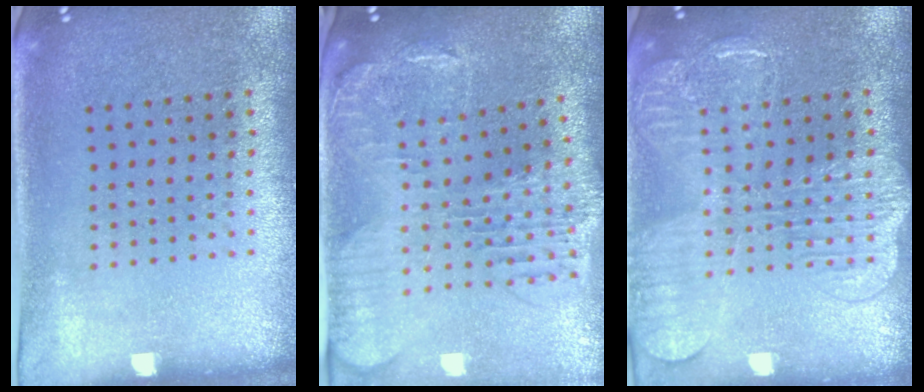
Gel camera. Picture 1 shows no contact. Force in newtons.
{"total": 2.1, "press": 1.9, "slide": 0.9}
{"total": 2.8, "press": 2.8, "slide": 0.6}